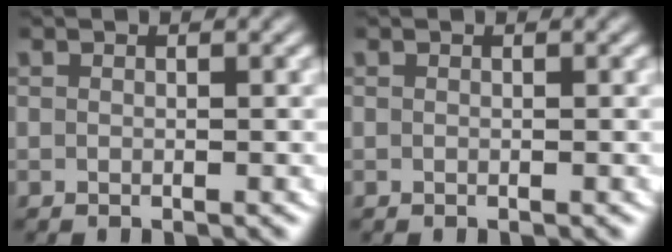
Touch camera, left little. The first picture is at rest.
{"total": 0.0}